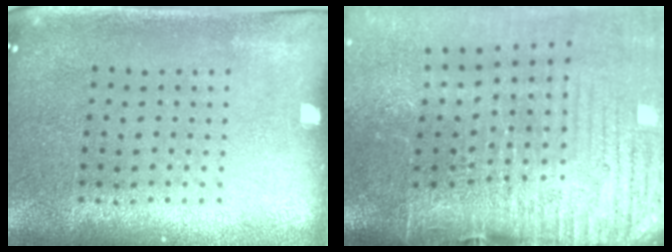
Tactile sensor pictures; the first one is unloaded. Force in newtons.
{"total": 4.3, "press": 3.6, "slide": 2.4}